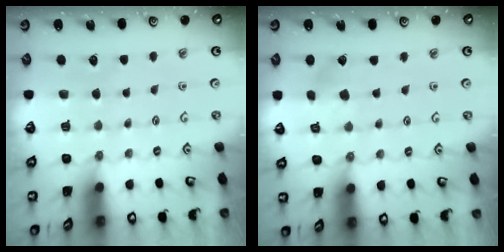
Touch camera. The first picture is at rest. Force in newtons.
{"total": 2.9, "press": 2.8, "slide": 0.8}